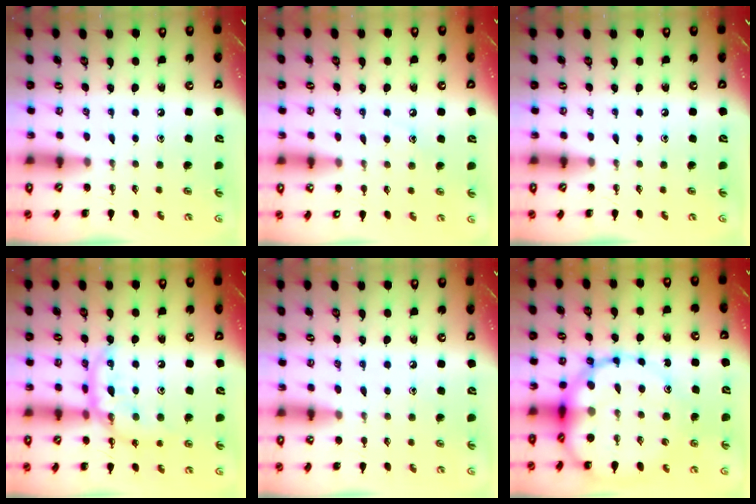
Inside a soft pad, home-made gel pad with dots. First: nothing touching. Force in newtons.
{"total": 7.8, "press": 7.5, "slide": 2.0}
{"total": 0.0}
{"total": 14.8, "press": 14.7, "slide": 1.3}
{"total": 6.6, "press": 6.3, "slide": 2.1}
{"total": 19.0, "press": 18.6, "slide": 3.5}